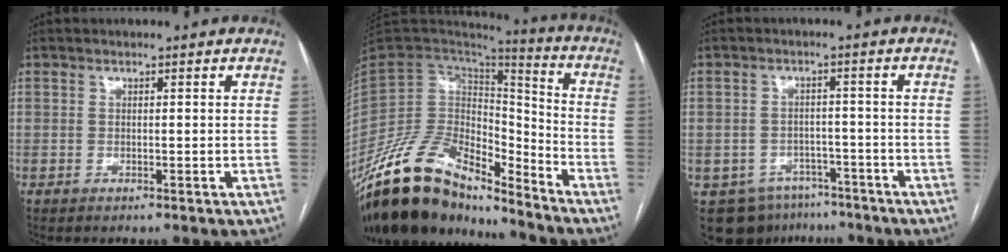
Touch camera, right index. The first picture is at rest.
{"total": 19.6, "force": [-15.7, 7.3, 9.3], "torque": [-0.170, 0.042, -0.281]}
{"total": 9.6, "force": [-6.2, 6.9, 2.2], "torque": [-0.037, 0.011, -0.081]}